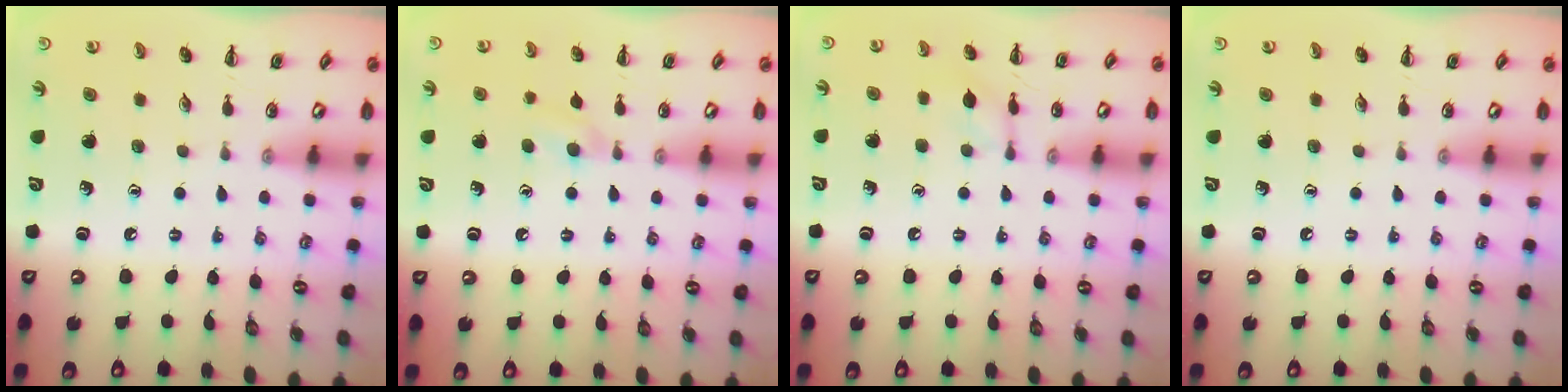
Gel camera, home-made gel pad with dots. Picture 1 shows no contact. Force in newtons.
{"total": 4.7, "press": 4.4, "slide": 1.7}
{"total": 5.7, "press": 5.7, "slide": 0.3}
{"total": 0.0}